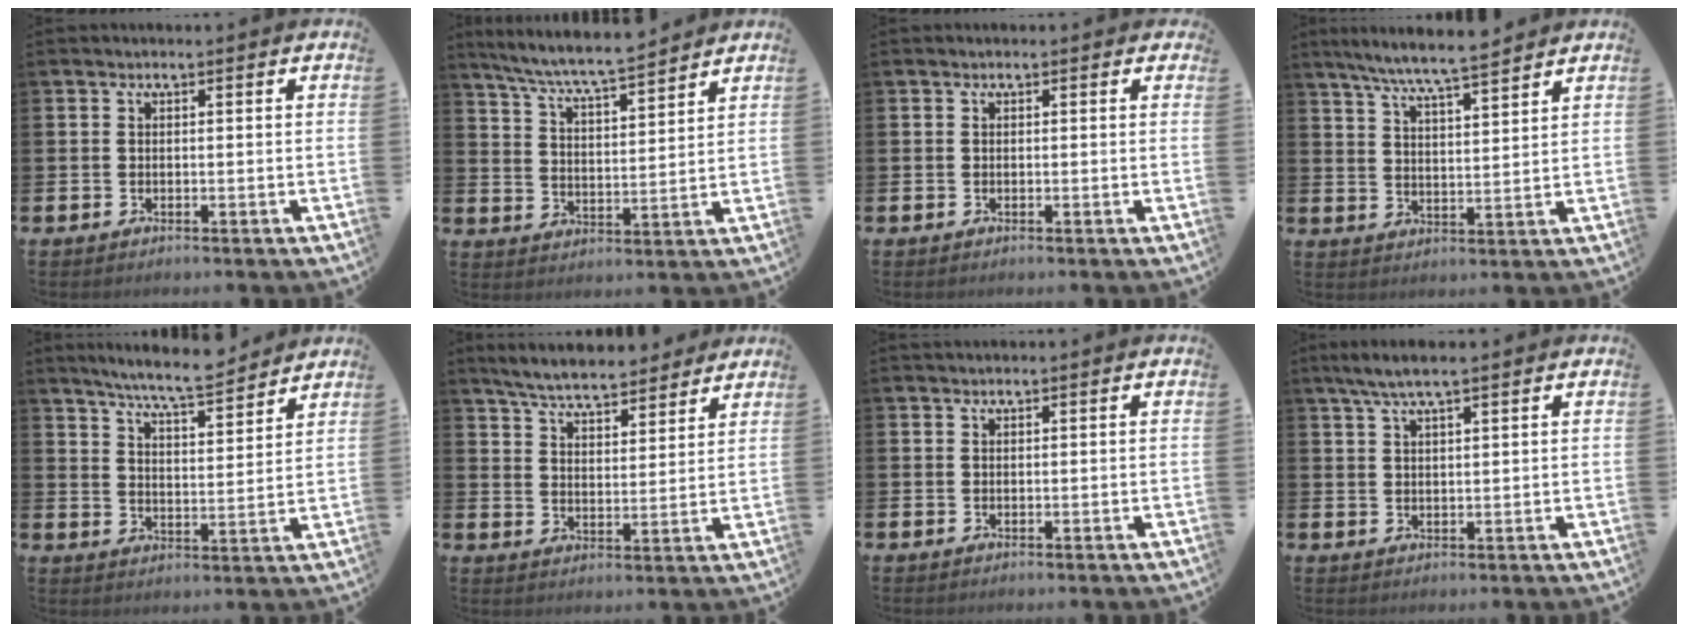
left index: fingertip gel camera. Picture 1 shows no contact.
{"total": 7.1, "force": [6.8, 0.0, 2.0], "torque": [-0.068, -0.043, 0.119]}
{"total": 0.0}
{"total": 7.3, "force": [6.9, 0.1, 2.5], "torque": [-0.074, -0.031, 0.123]}
{"total": 7.5, "force": [7.1, -0.1, 2.2], "torque": [-0.061, -0.043, 0.126]}
{"total": 6.4, "force": [6.1, 1.1, 1.4], "torque": [-0.059, -0.029, 0.110]}
{"total": 0.6, "force": [0.6, 0.1, 0.1], "torque": [0.007, -0.002, 0.008]}
{"total": 4.4, "force": [3.4, 0.6, 2.8], "torque": [-0.058, -0.002, 0.061]}